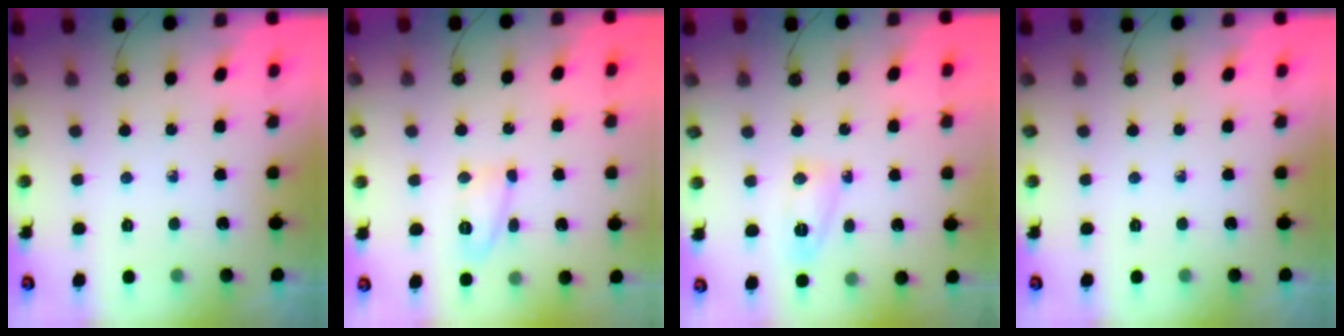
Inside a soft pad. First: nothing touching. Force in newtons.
{"total": 8.6, "press": 8.6, "slide": 0.5}
{"total": 5.1, "press": 5.0, "slide": 0.8}
{"total": 0.0}